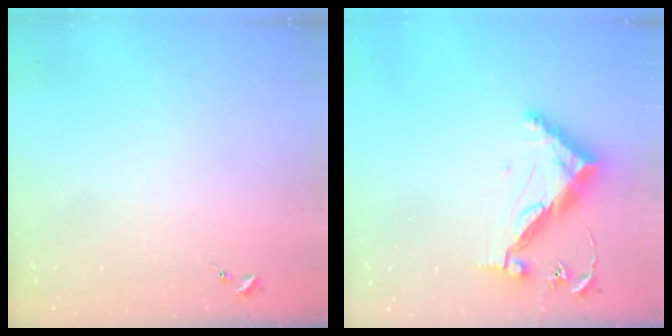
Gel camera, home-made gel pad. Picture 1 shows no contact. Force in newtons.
{"total": 13.0, "press": 13.0, "slide": 0.6}